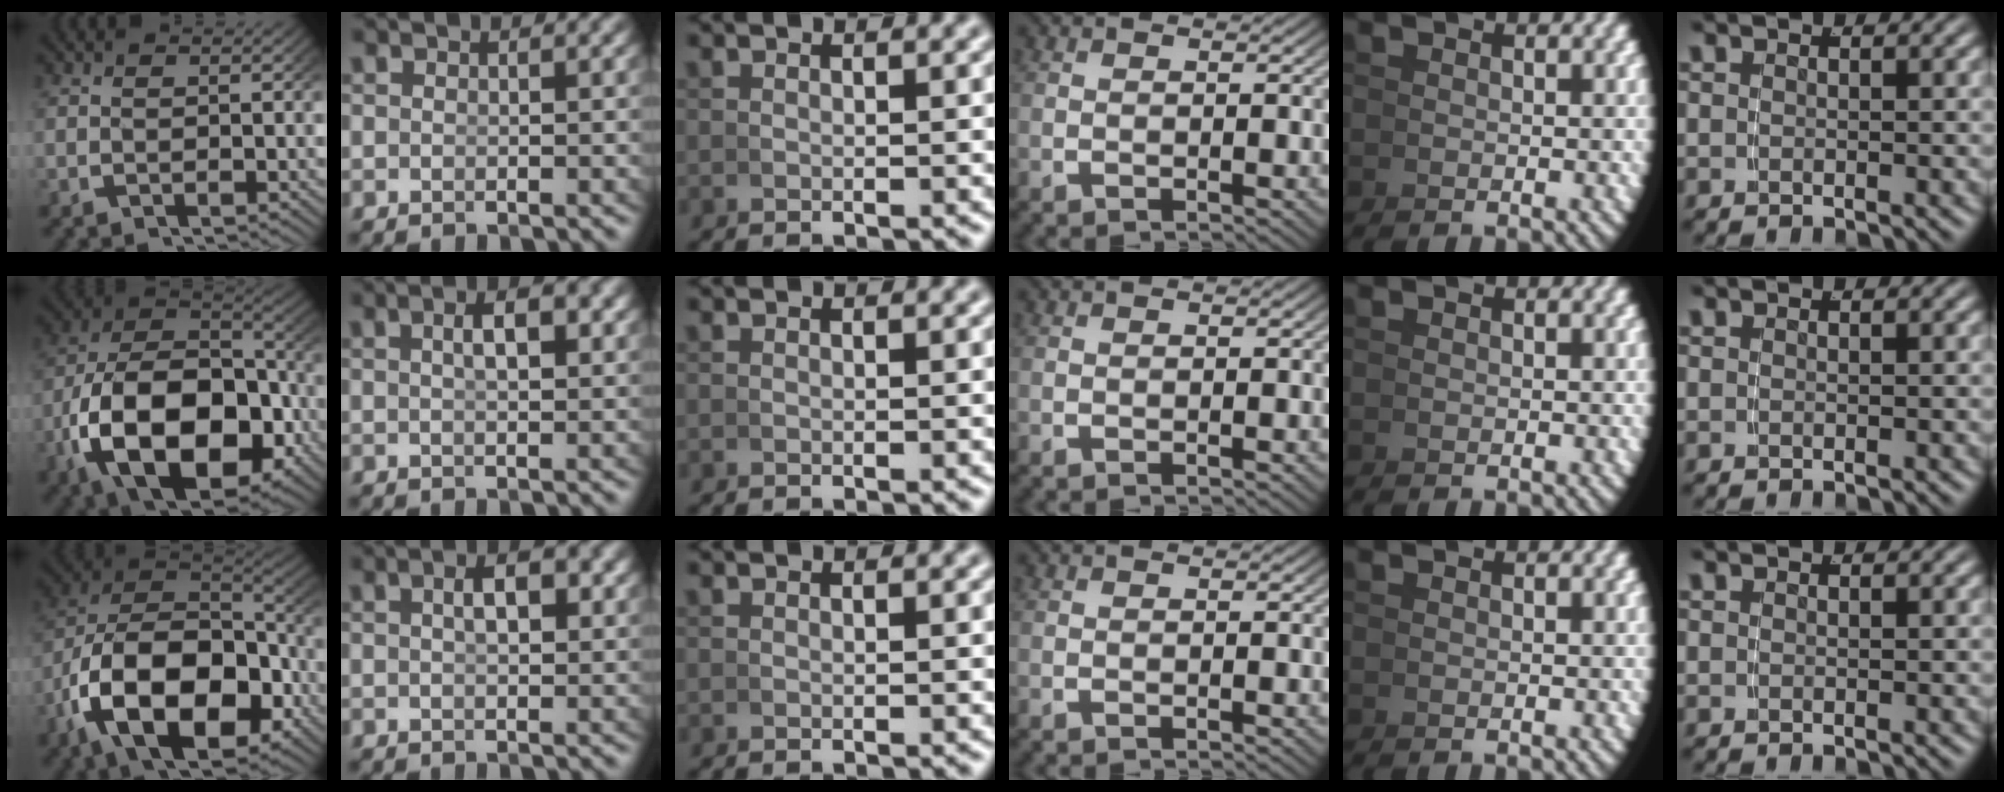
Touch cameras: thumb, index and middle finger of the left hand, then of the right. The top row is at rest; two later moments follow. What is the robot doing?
{"motion": "grasp_and_lifting", "object": "photo album"}